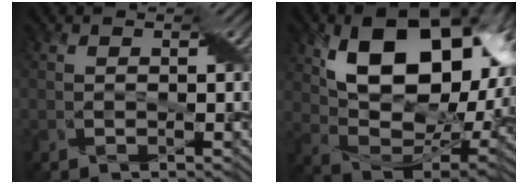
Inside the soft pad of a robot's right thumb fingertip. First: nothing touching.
{"total": 16.5, "force": [6.1, 9.7, 11.8], "torque": [-0.199, -0.005, 0.117]}